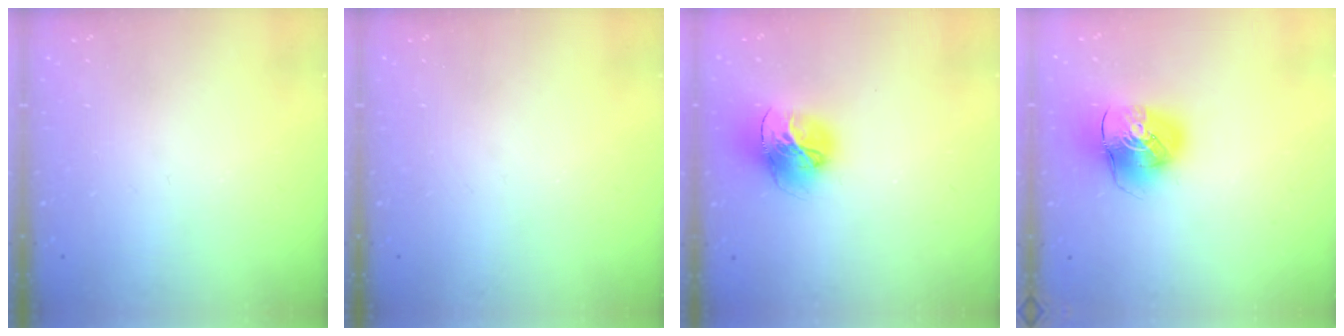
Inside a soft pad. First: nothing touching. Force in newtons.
{"total": 0.0}
{"total": 16.7, "press": 16.6, "slide": 1.8}
{"total": 12.6, "press": 12.5, "slide": 1.6}